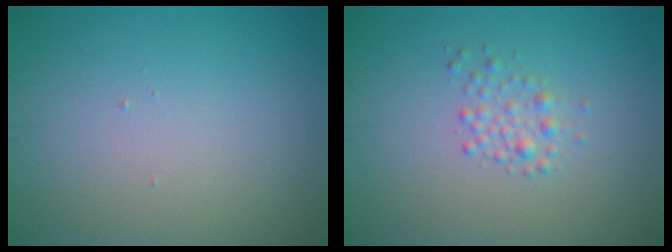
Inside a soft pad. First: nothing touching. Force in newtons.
{"total": 1.6, "press": 1.6, "slide": 0.0}